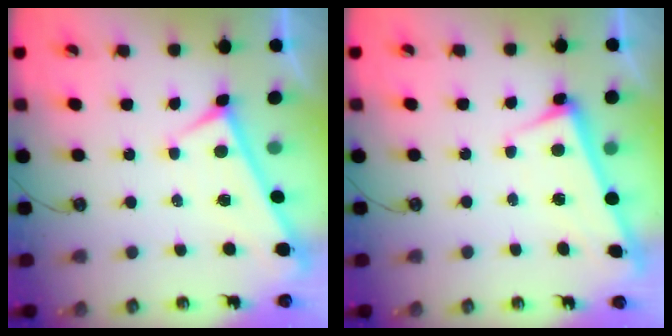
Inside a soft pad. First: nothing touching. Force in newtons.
{"total": 2.9, "press": 2.9, "slide": 0.4}